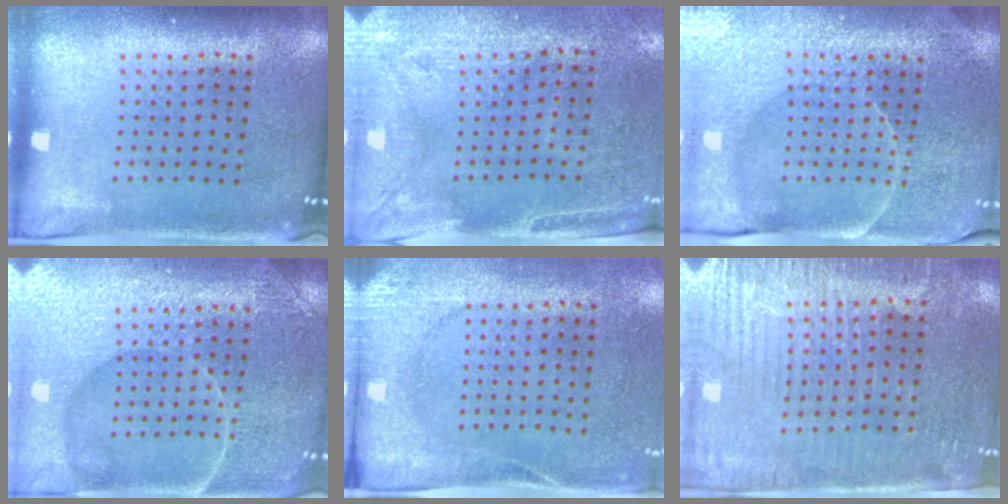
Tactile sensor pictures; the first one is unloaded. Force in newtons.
{"total": 2.9, "press": 2.4, "slide": 1.5}
{"total": 3.7, "press": 3.6, "slide": 1.0}
{"total": 4.4, "press": 4.4, "slide": 0.4}
{"total": 2.7, "press": 2.1, "slide": 1.7}
{"total": 3.7, "press": 3.4, "slide": 1.5}